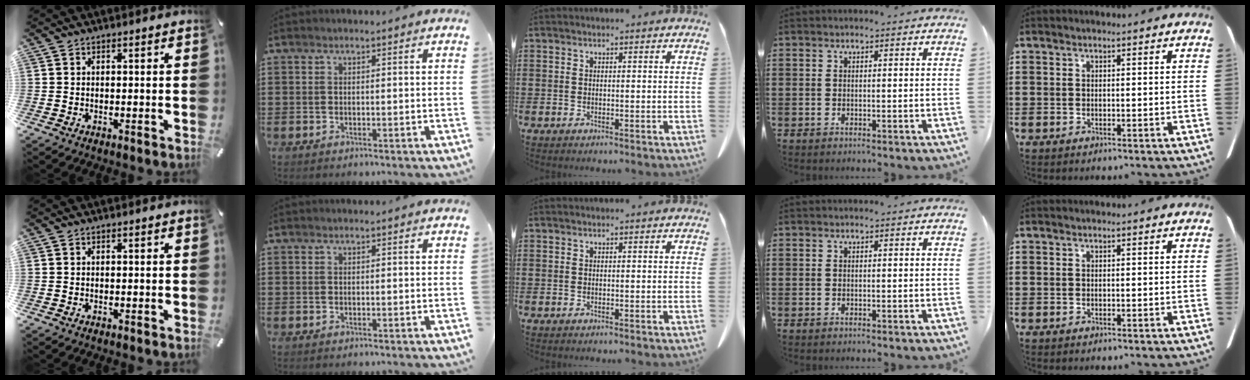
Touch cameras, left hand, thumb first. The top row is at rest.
{}